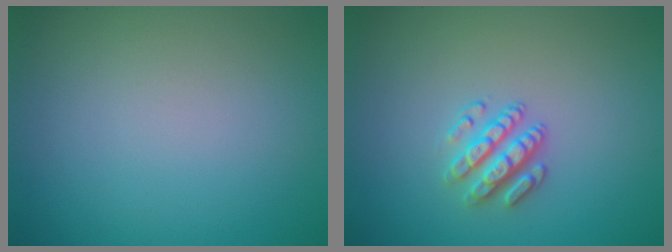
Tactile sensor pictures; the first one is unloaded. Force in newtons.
{"total": 2.7, "press": 2.5, "slide": 1.0}